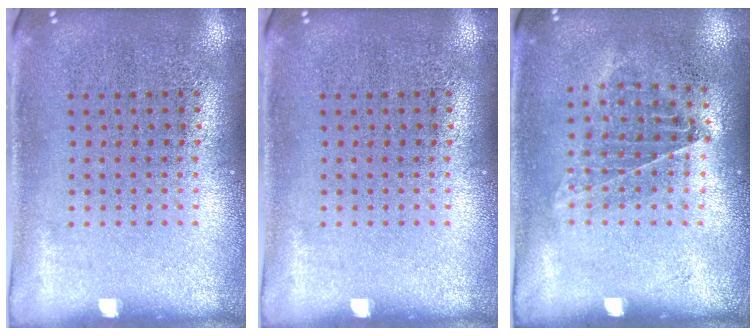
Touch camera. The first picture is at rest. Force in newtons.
{"total": 0.0}
{"total": 0.9, "press": 0.8, "slide": 0.4}